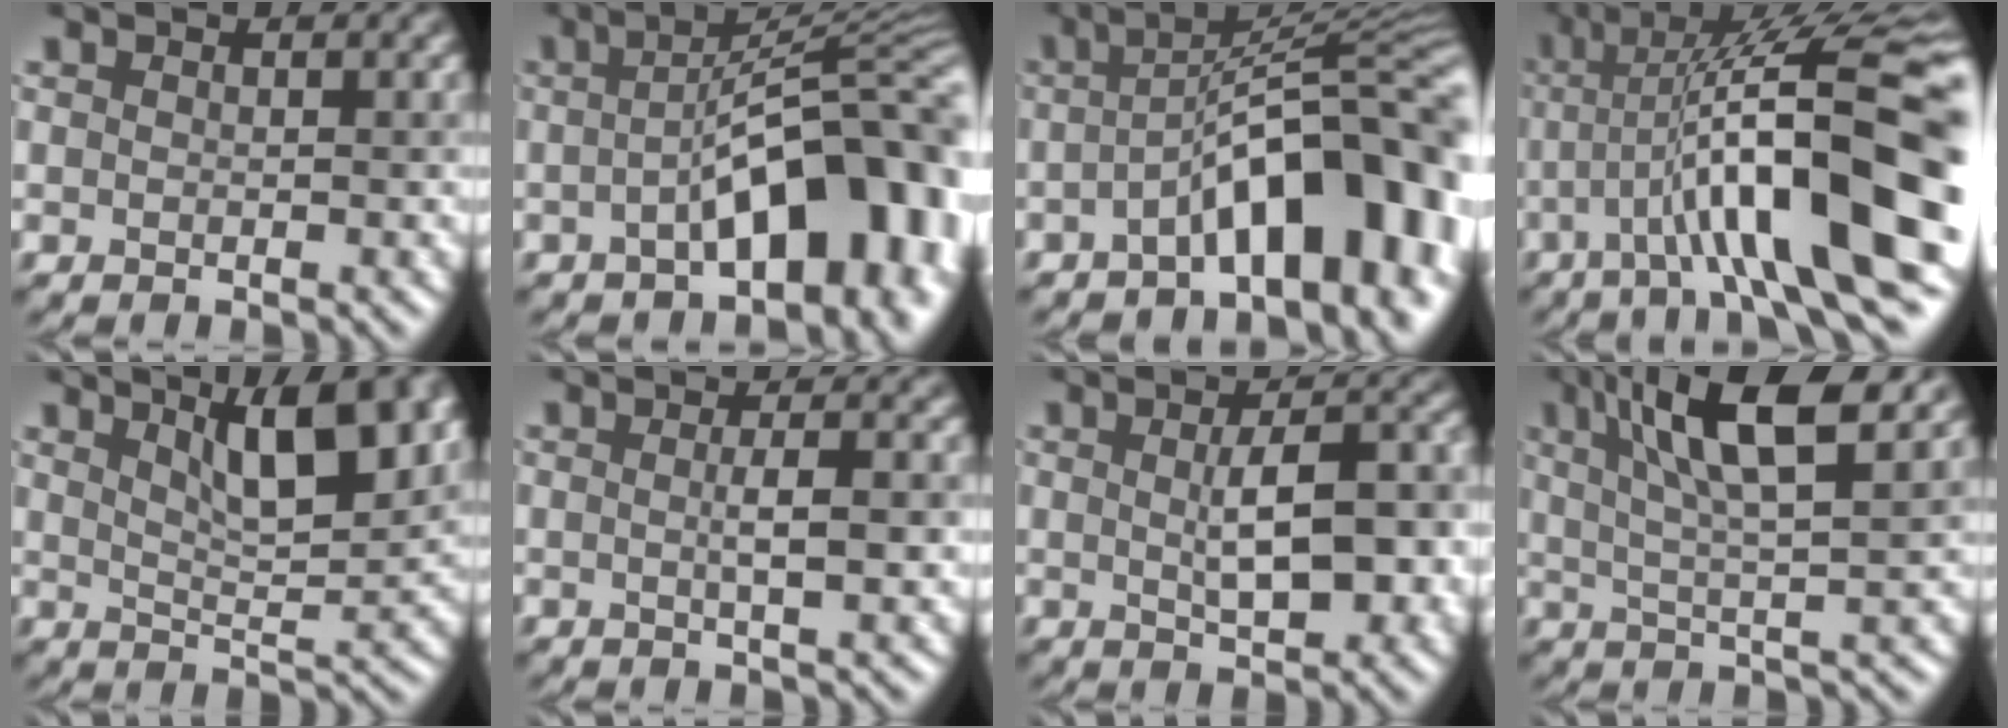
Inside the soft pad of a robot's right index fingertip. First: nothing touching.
{"total": 11.3, "force": [-2.6, 4.3, 10.2], "torque": [-0.127, 0.013, -0.040]}
{"total": 11.6, "force": [-3.8, 3.8, 10.3], "torque": [-0.130, 0.019, -0.057]}
{"total": 14.4, "force": [-2.2, 3.2, 13.9], "torque": [-0.211, 0.022, -0.035]}
{"total": 8.3, "force": [3.8, 2.5, 6.9], "torque": [-0.079, 0.016, 0.054]}
{"total": 3.0, "force": [-0.2, 0.7, 3.0], "torque": [-0.042, 0.005, -0.004]}
{"total": 6.7, "force": [-0.1, 2.4, 6.2], "torque": [-0.089, 0.006, 0.002]}
{"total": 9.9, "force": [4.2, 2.5, 8.6], "torque": [-0.144, 0.015, 0.071]}